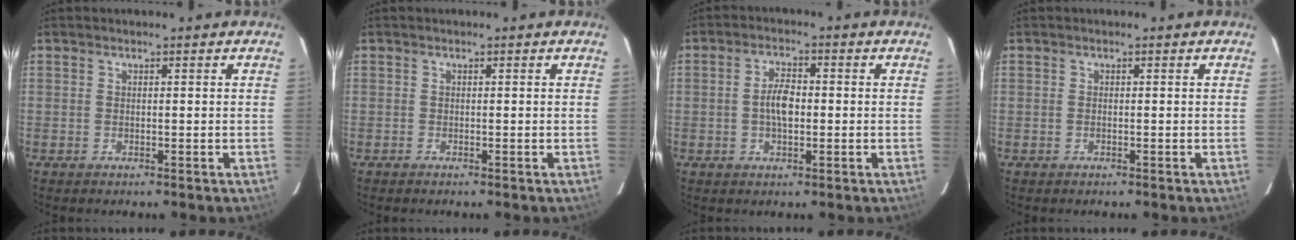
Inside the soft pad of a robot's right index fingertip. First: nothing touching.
{"total": 0.0}
{"total": 4.7, "force": [-0.4, 2.2, 4.1], "torque": [-0.078, 0.008, -0.007]}
{"total": 0.0}